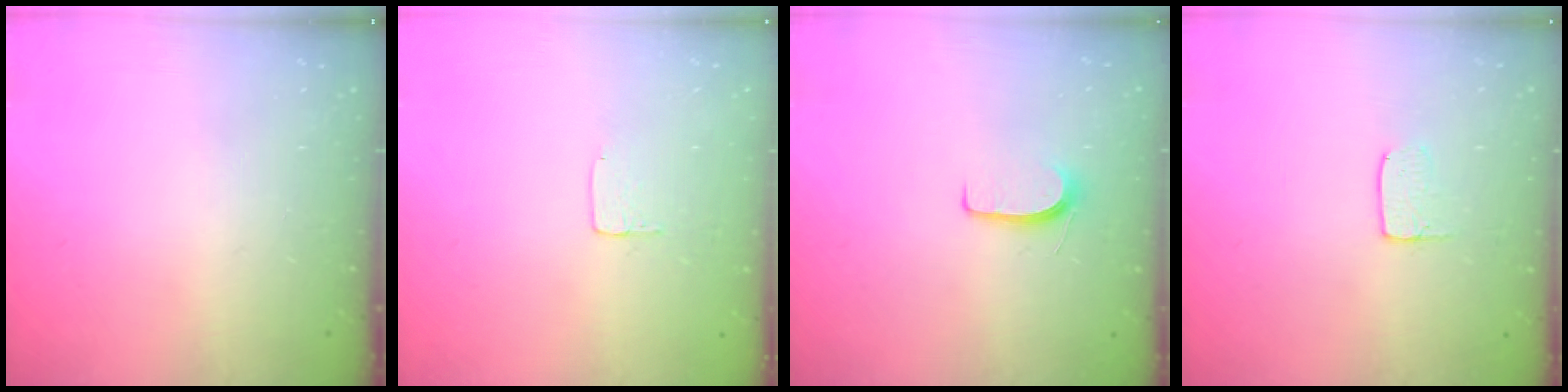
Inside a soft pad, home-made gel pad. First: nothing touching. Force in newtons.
{"total": 3.7, "press": 3.7, "slide": 0.1}
{"total": 5.8, "press": 5.8, "slide": 0.6}
{"total": 3.6, "press": 3.5, "slide": 0.2}